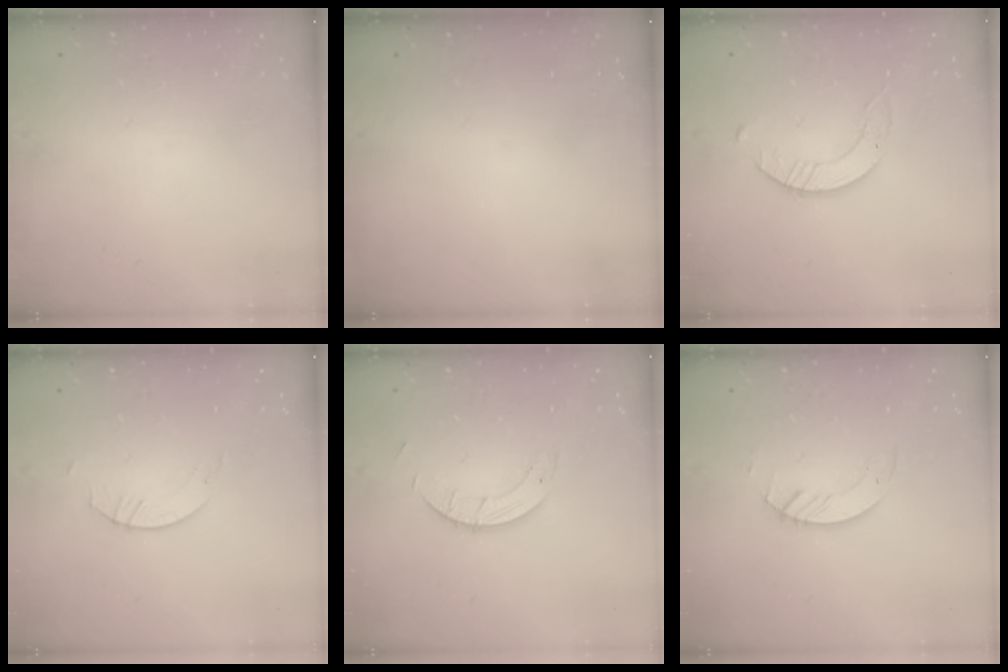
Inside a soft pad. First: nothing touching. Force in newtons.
{"total": 0.0}
{"total": 3.2, "press": 3.1, "slide": 0.4}
{"total": 2.6, "press": 2.6, "slide": 0.2}
{"total": 4.3, "press": 4.3, "slide": 0.3}
{"total": 2.6, "press": 2.6, "slide": 0.3}